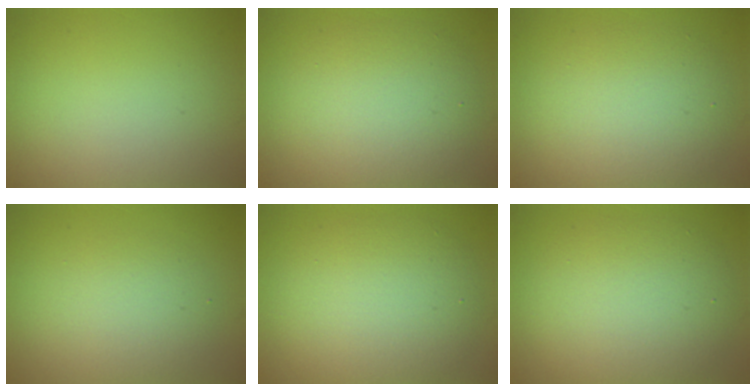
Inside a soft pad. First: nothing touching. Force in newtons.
{"total": 6.2, "press": 6.2, "slide": 0.7}
{"total": 5.7, "press": 5.7, "slide": 0.3}
{"total": 3.1, "press": 3.1, "slide": 0.1}
{"total": 6.7, "press": 6.7, "slide": 0.3}
{"total": 6.8, "press": 6.8, "slide": 0.4}